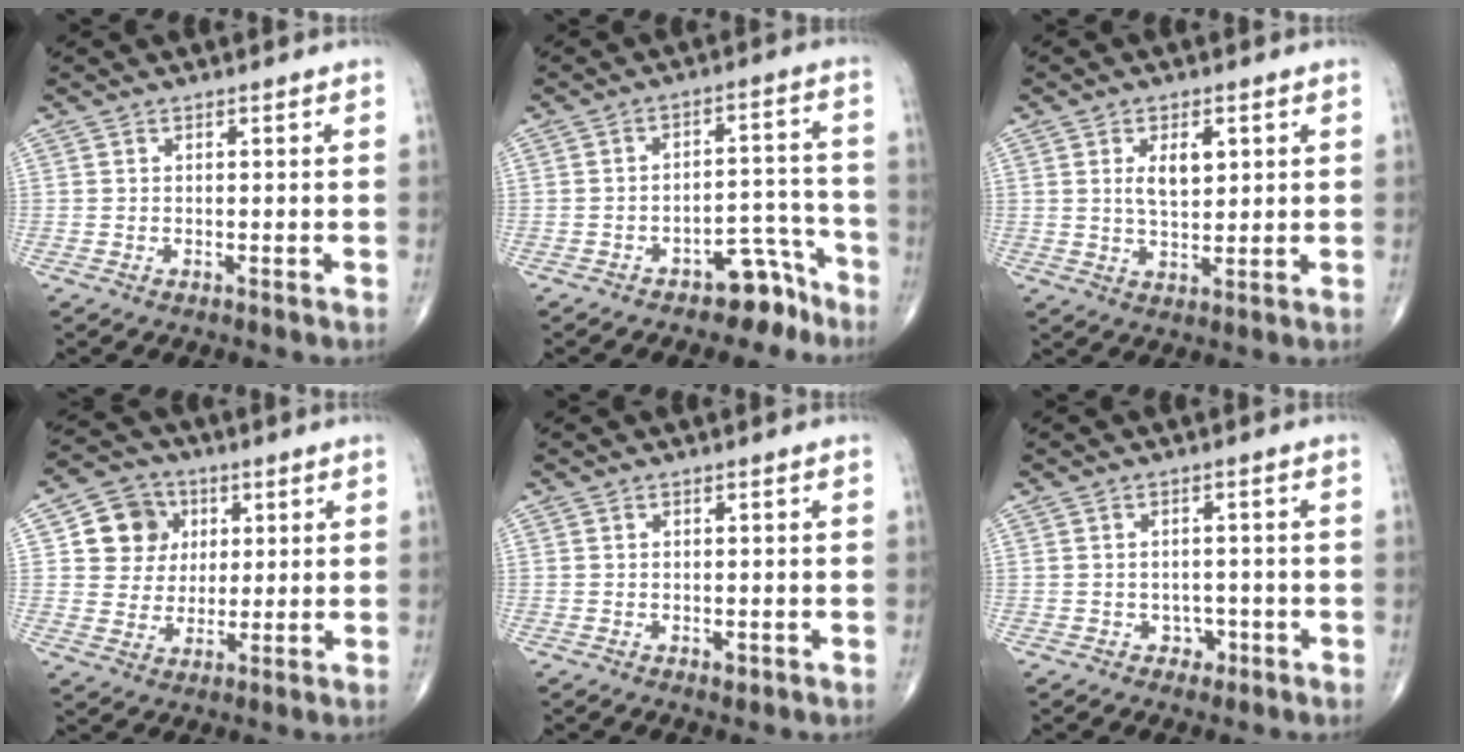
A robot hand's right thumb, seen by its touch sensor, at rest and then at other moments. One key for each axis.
{"total": 7.3, "fx": -5.4, "fy": 3.8, "fz": 3.1, "tx": -0.009, "ty": 0.078, "tz": -0.081}
{"total": 5.8, "fx": 1.7, "fy": 3.0, "fz": 4.7, "tx": -0.066, "ty": -0.011, "tz": 0.031}
{"total": 9.7, "fx": 2.7, "fy": 8.7, "fz": 3.2, "tx": -0.013, "ty": -0.004, "tz": 0.046}
{"total": 1.0, "fx": -0.3, "fy": 0.6, "fz": 0.7, "tx": -0.007, "ty": -0.001, "tz": -0.004}
{"total": 2.5, "fx": -1.0, "fy": 2.2, "fz": 0.8, "tx": 0.008, "ty": 0.007, "tz": -0.014}